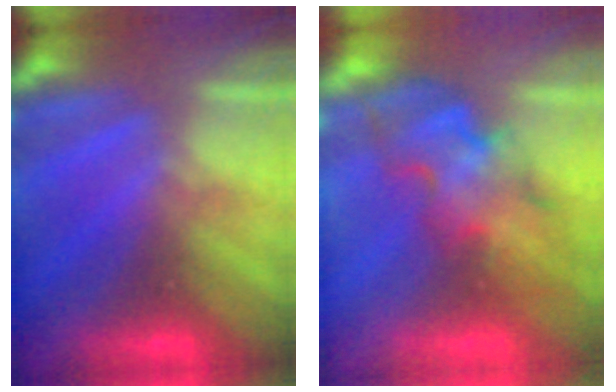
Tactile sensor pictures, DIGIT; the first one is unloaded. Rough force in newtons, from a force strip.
{"total": 3.3}